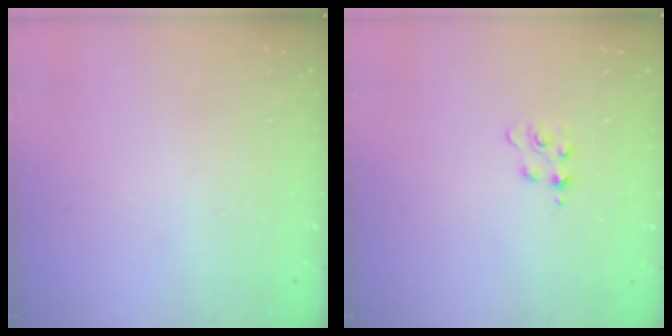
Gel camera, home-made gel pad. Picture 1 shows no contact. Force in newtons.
{"total": 2.3, "press": 2.3, "slide": 0.5}